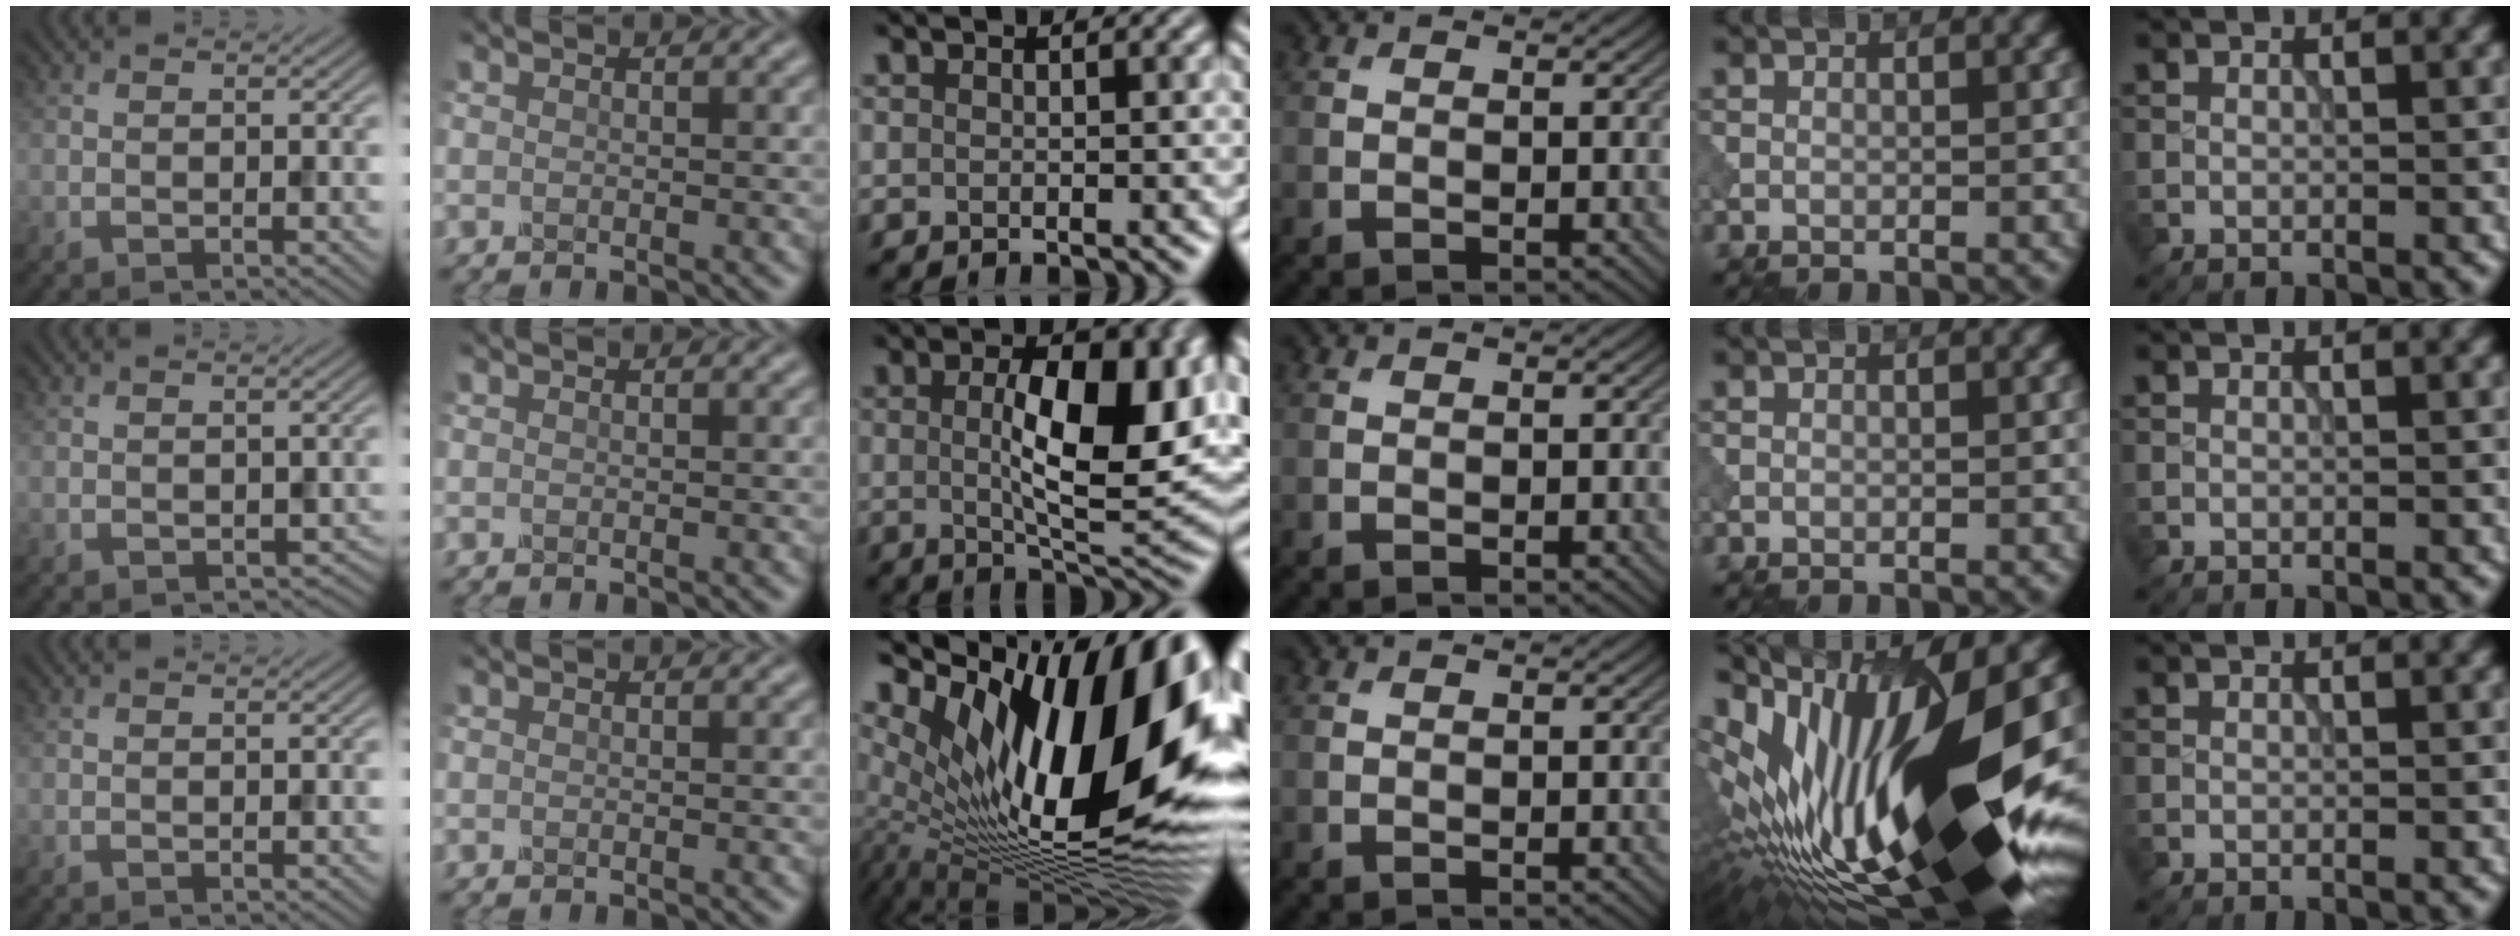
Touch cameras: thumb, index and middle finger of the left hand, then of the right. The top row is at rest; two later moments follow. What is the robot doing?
{"motion": "dispense", "object": "dispenser bottle"}